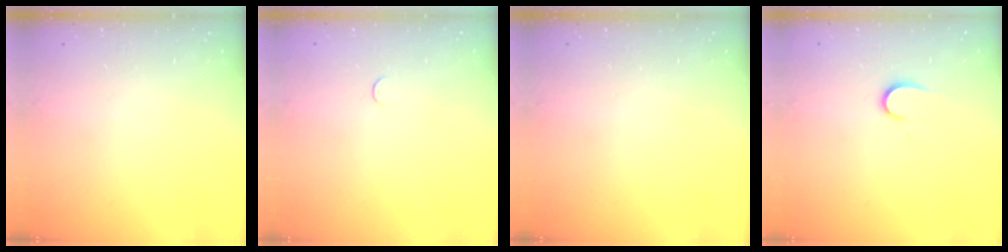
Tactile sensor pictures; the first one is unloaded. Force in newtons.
{"total": 2.4, "press": 2.4, "slide": 0.3}
{"total": 0.0}
{"total": 6.6, "press": 6.6, "slide": 0.7}